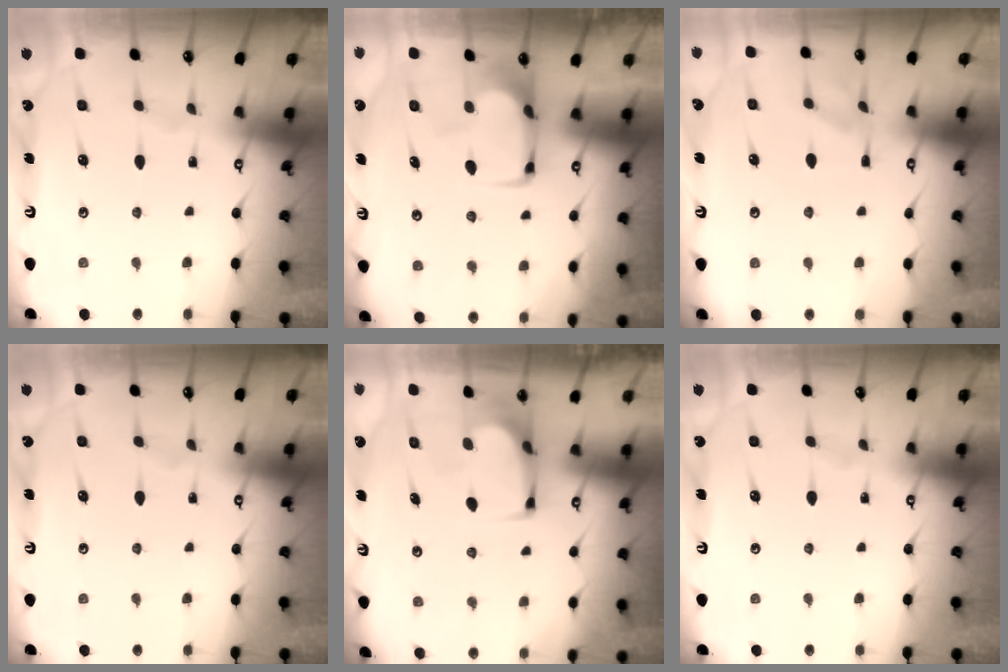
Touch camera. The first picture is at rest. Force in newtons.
{"total": 2.0, "press": 1.9, "slide": 0.4}
{"total": 1.2, "press": 0.1, "slide": 1.2}
{"total": 0.0}
{"total": 1.5, "press": 1.4, "slide": 0.2}
{"total": 0.0}